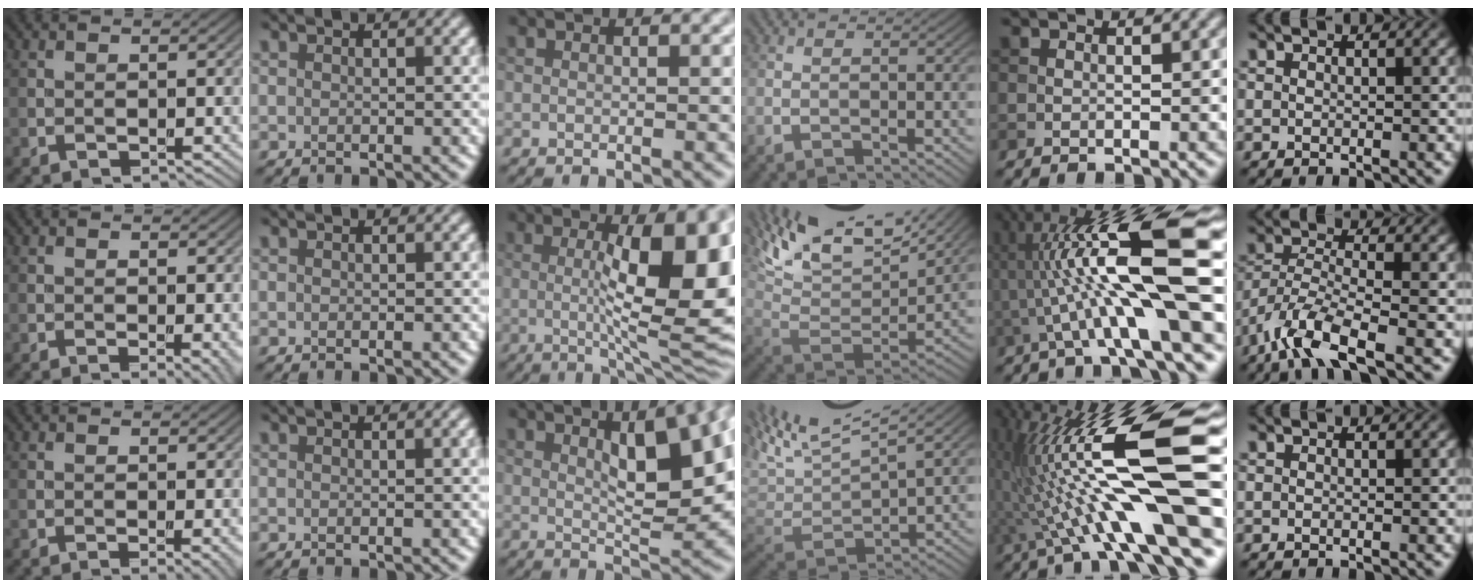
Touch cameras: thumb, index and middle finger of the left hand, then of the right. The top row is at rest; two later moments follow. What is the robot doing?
{"motion": "unscrew", "object": "dispenser bottle"}